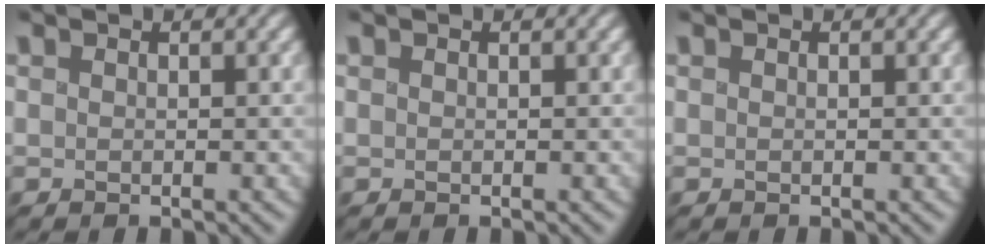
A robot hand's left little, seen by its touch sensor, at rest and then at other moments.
{"total": 0.0}
{"total": 0.0}